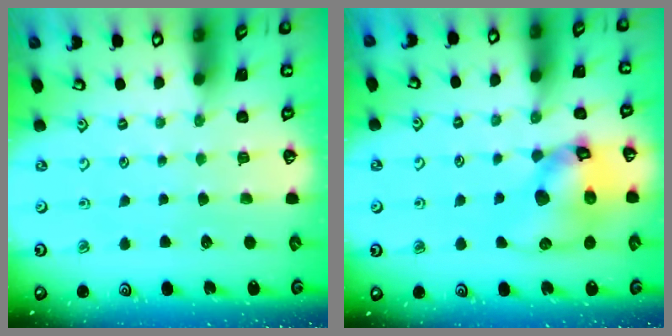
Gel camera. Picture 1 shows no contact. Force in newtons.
{"total": 14.8, "press": 14.6, "slide": 2.2}